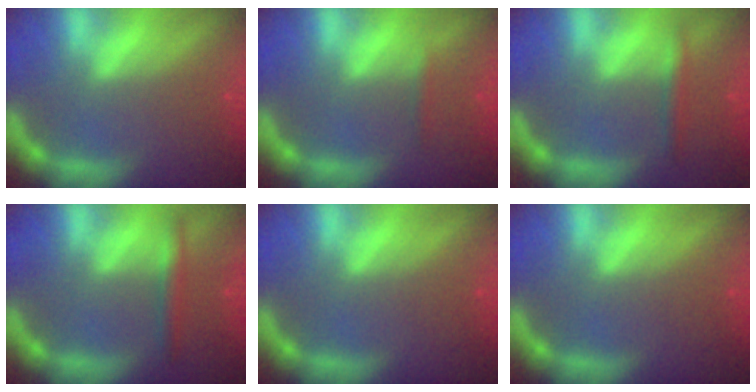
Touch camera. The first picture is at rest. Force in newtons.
{"total": 0.9}
{"total": 1.9}
{"total": 2.4}
{"total": 0.0}
{"total": 0.0}